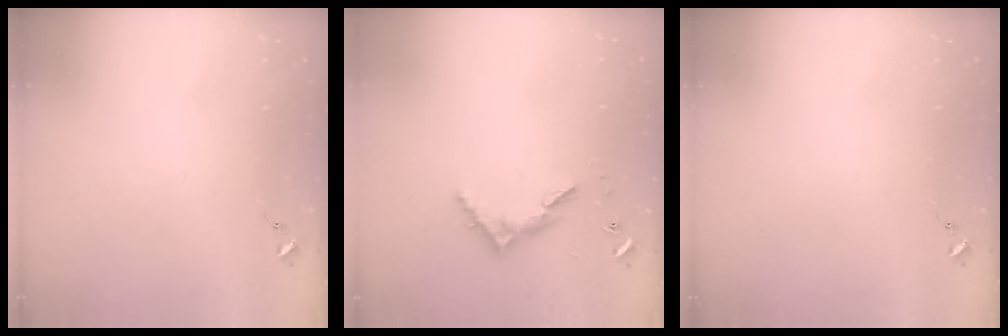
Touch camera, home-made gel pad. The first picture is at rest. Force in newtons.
{"total": 6.3, "press": 6.3, "slide": 0.5}
{"total": 0.0}